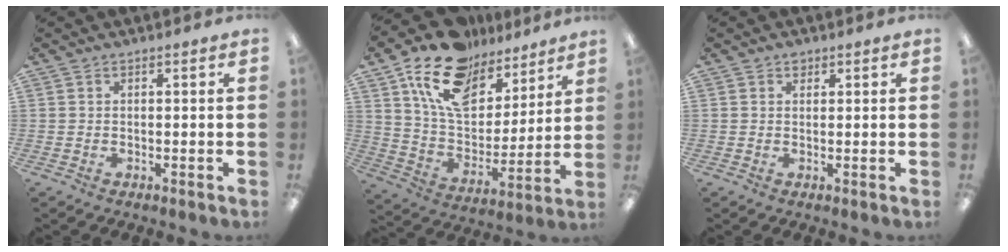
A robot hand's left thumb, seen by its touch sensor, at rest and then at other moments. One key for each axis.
{"total": 18.5, "fx": 12.7, "fy": 10.2, "fz": 8.8, "tx": -0.169, "ty": -0.068, "tz": 0.230}
{"total": 1.5, "fx": 1.0, "fy": 1.0, "fz": 0.3, "tx": 0.010, "ty": -0.005, "tz": 0.016}